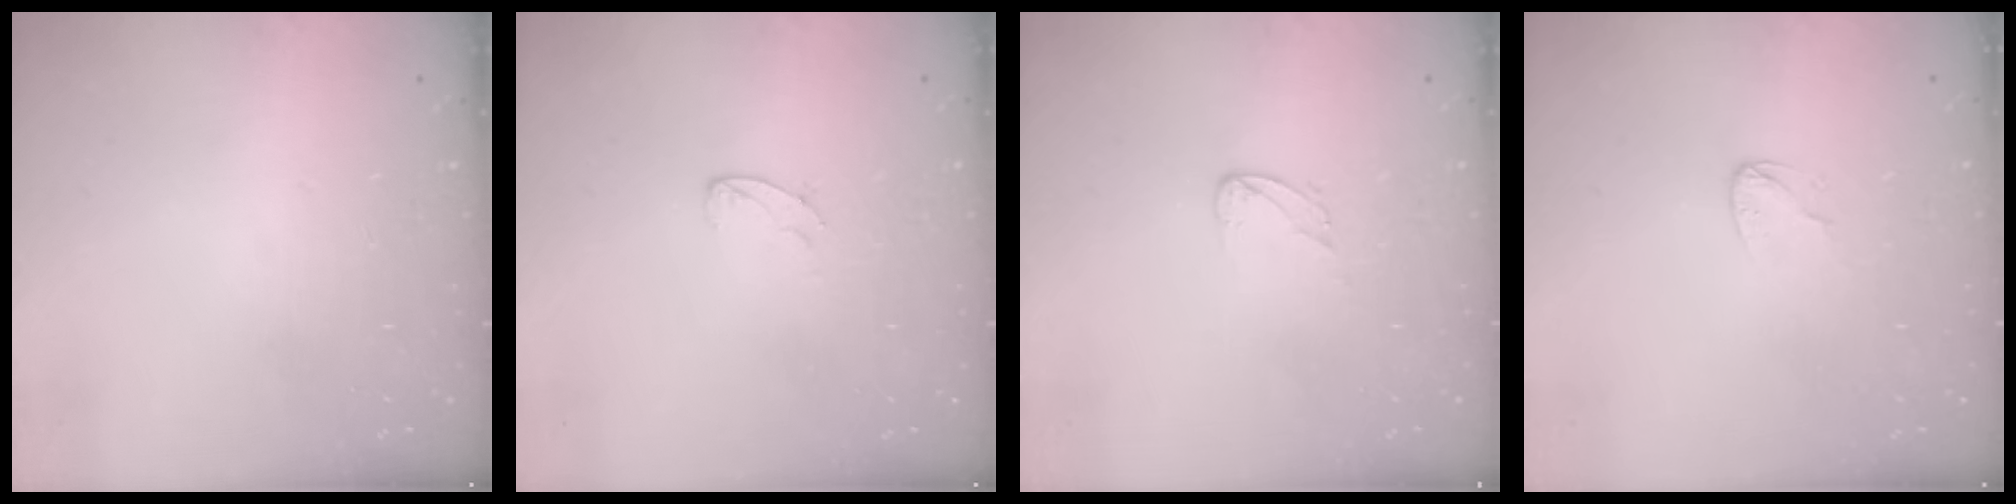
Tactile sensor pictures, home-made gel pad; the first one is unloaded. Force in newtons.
{"total": 3.9, "press": 3.9, "slide": 0.3}
{"total": 2.4, "press": 2.4, "slide": 0.1}
{"total": 3.7, "press": 3.7, "slide": 0.3}